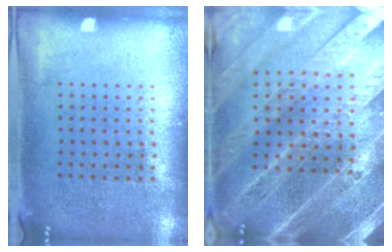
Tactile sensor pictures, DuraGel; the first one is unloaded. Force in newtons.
{"total": 4.9, "press": 4.3, "slide": 2.3}